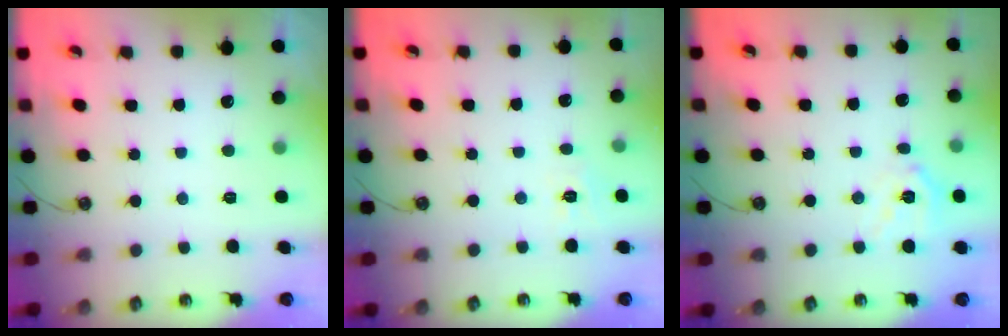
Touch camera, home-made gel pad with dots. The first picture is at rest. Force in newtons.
{"total": 2.9, "press": 2.9, "slide": 0.3}
{"total": 12.0, "press": 11.9, "slide": 1.7}